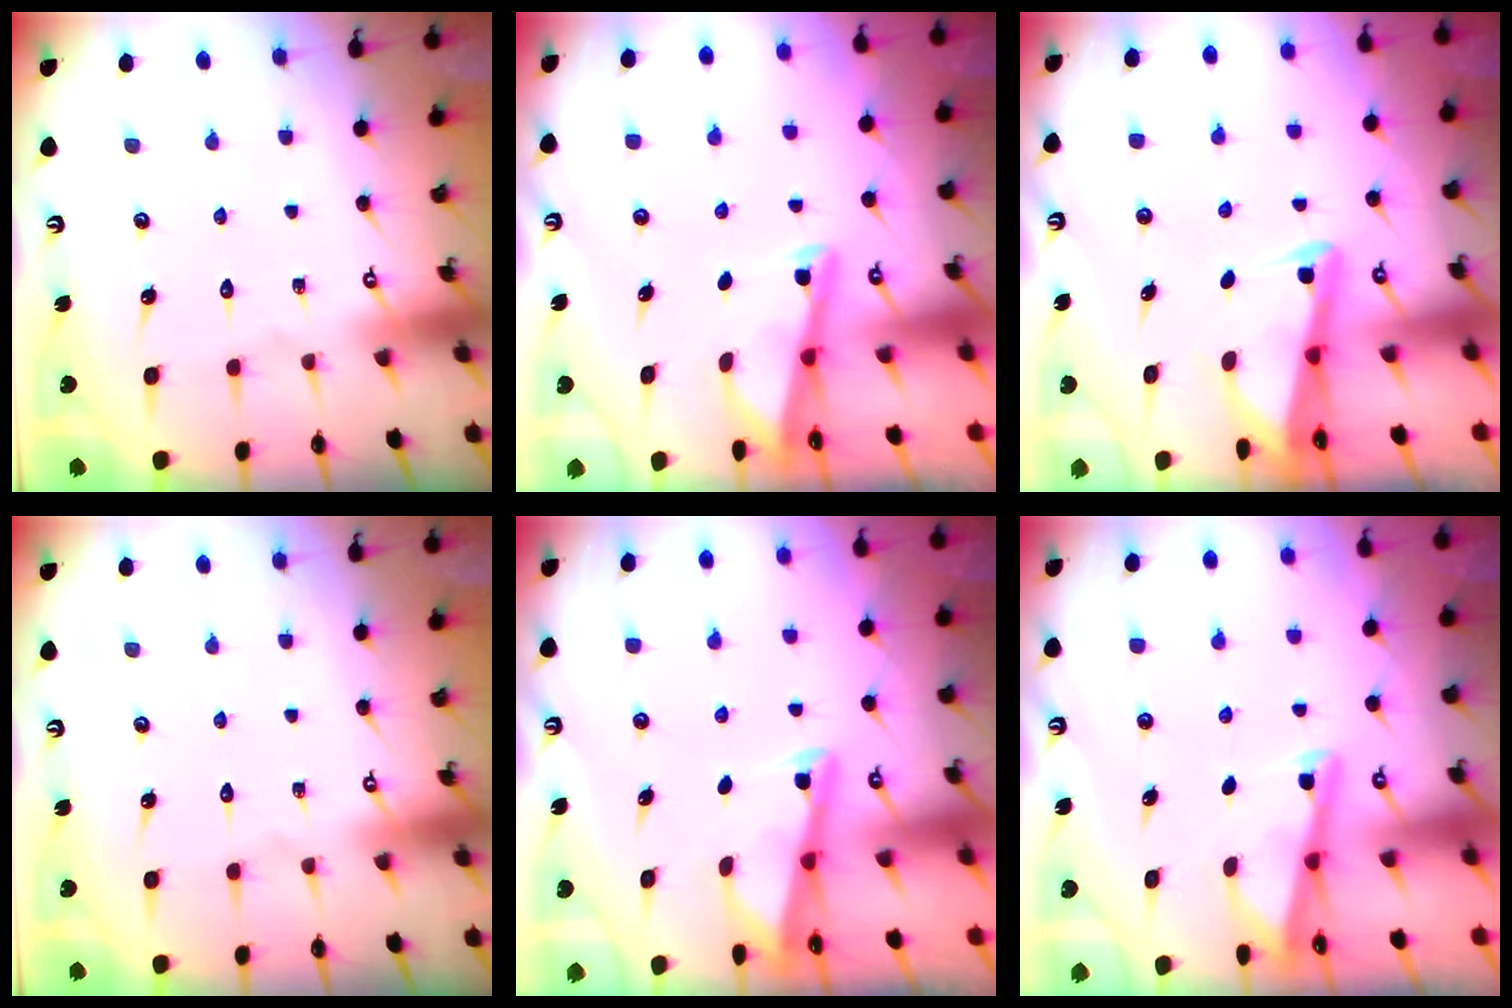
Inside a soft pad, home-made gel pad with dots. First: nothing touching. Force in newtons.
{"total": 3.0, "press": 3.0, "slide": 0.3}
{"total": 3.0, "press": 3.0, "slide": 0.3}
{"total": 0.0}
{"total": 3.0, "press": 3.0, "slide": 0.3}
{"total": 2.7, "press": 2.7, "slide": 0.3}